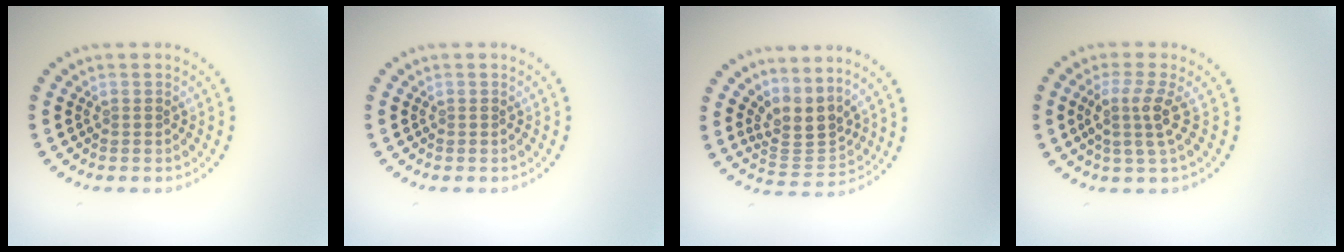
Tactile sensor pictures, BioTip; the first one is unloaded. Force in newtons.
{"total": 0.0}
{"total": 3.4, "press": 2.4, "slide": 2.4}
{"total": 3.0, "press": 2.3, "slide": 1.9}